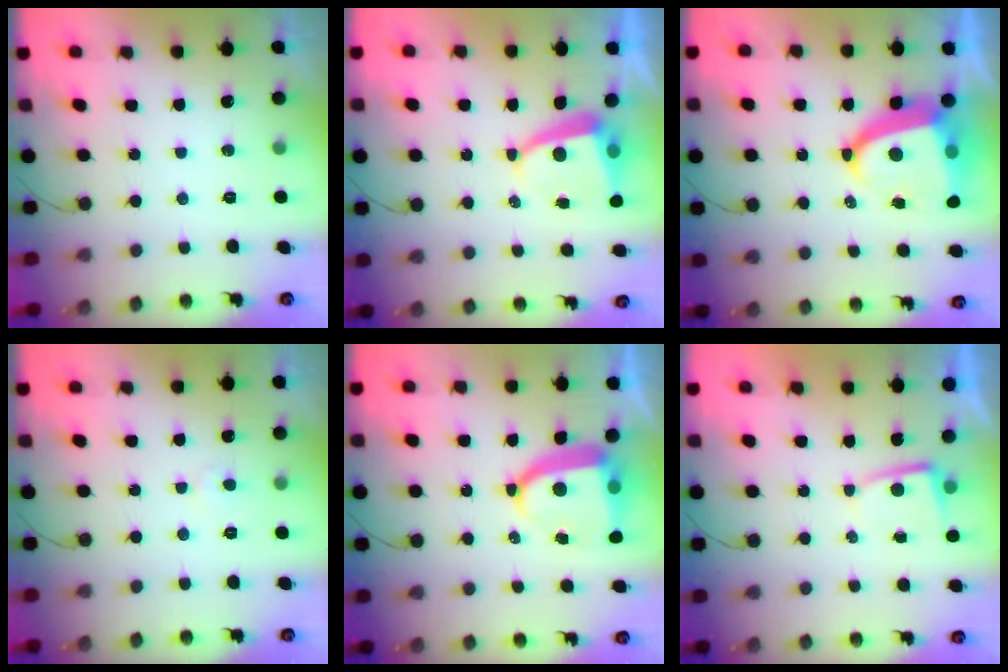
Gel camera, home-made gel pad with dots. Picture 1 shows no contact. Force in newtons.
{"total": 6.1, "press": 6.1, "slide": 0.7}
{"total": 12.4, "press": 12.3, "slide": 1.6}
{"total": 2.3, "press": 2.3, "slide": 0.1}
{"total": 9.5, "press": 9.4, "slide": 1.5}
{"total": 2.2, "press": 2.2, "slide": 0.4}